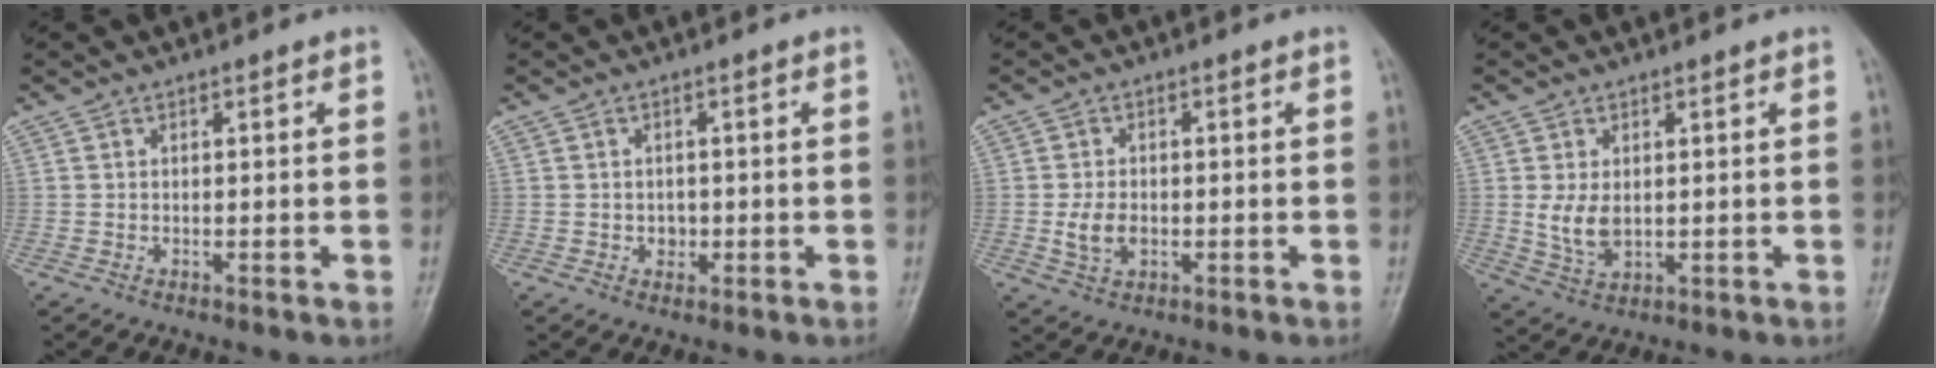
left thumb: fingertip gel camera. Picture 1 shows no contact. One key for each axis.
{"total": 1.7, "fx": -0.2, "fy": 1.5, "fz": 0.8, "tx": -0.003, "ty": 0.003, "tz": 0.000}
{"total": 4.3, "fx": -0.5, "fy": 3.0, "fz": 3.1, "tx": -0.057, "ty": -0.001, "tz": -0.005}
{"total": 5.1, "fx": 0.7, "fy": 3.2, "fz": 3.9, "tx": -0.069, "ty": -0.012, "tz": 0.024}